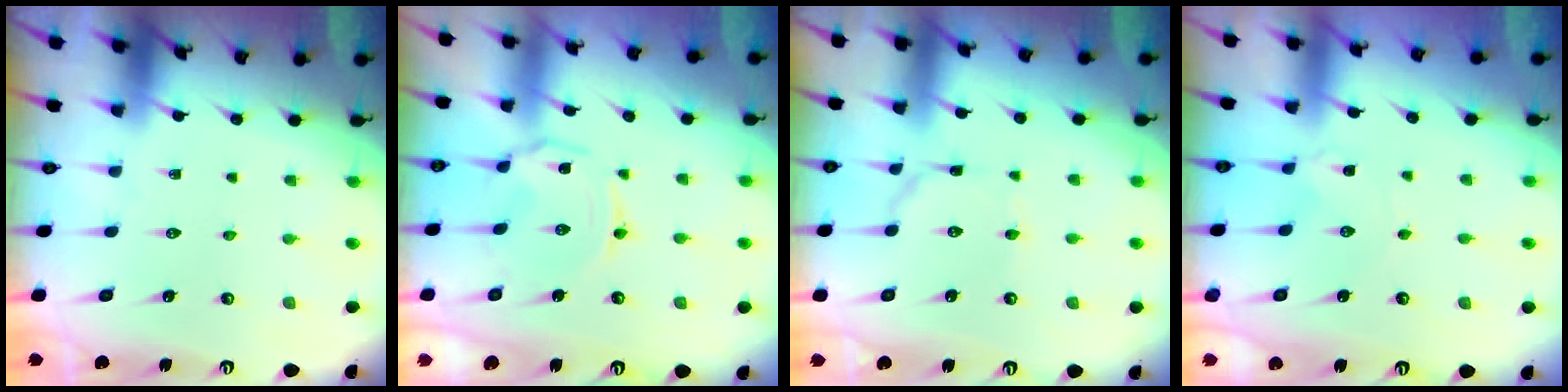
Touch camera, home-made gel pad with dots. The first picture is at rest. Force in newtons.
{"total": 2.9, "press": 2.9, "slide": 0.5}
{"total": 2.2, "press": 2.2, "slide": 0.2}
{"total": 0.8, "press": 0.8, "slide": 0.2}